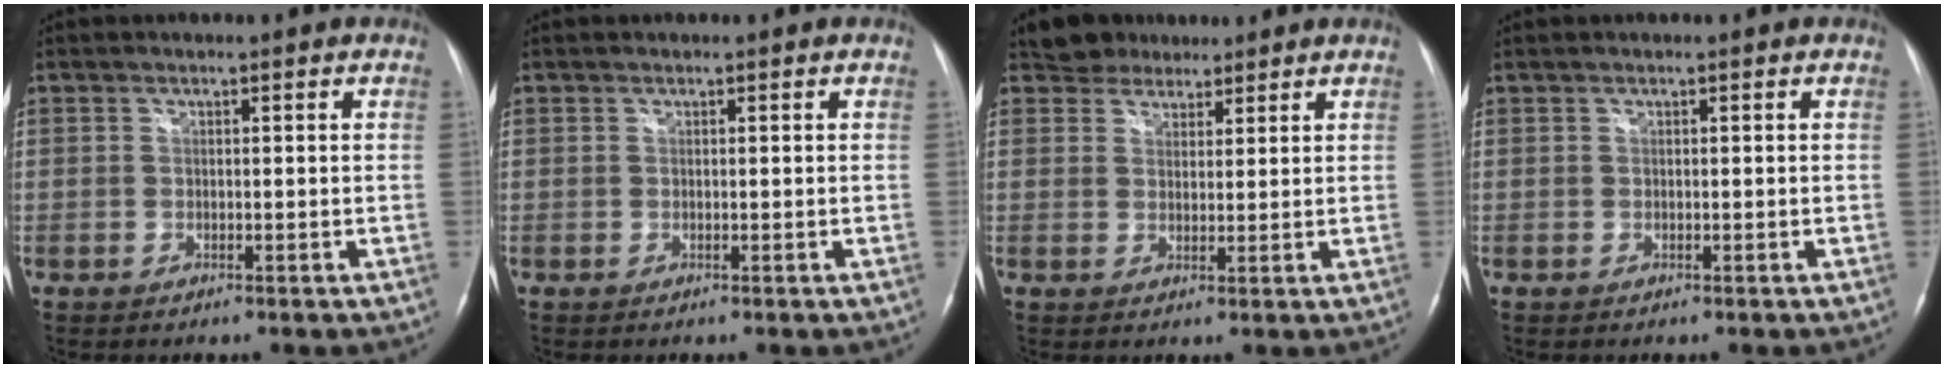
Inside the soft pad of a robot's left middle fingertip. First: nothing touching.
{"total": 0.0}
{"total": 4.4, "force": [3.6, 2.6, 0.1], "torque": [0.000, 0.009, 0.056]}
{"total": 0.0}